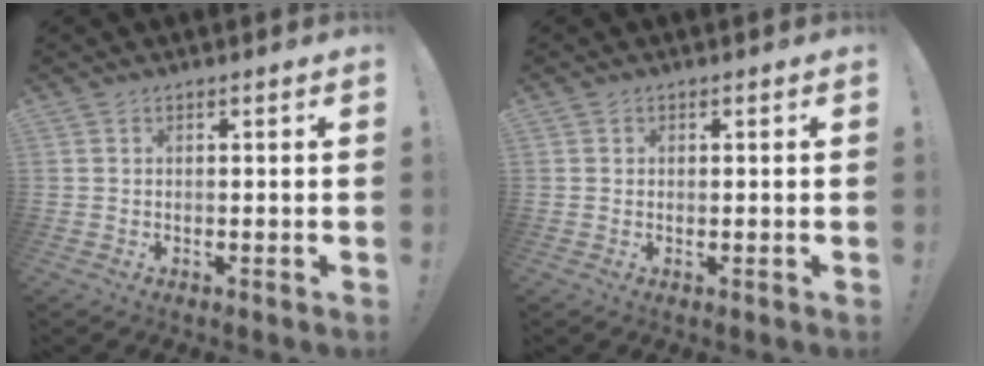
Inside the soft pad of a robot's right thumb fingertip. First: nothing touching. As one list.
[{"total": 0.8, "force": [0.6, 0.4, -0.2], "torque": [0.004, 0.002, 0.011]}]